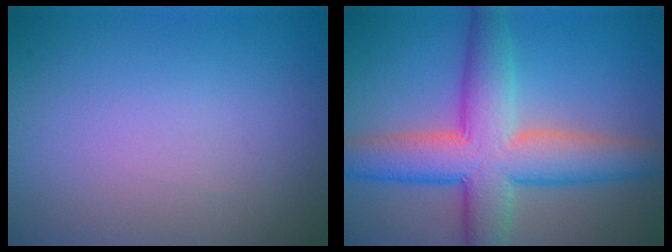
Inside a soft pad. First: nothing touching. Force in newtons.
{"total": 8.6, "press": 8.6, "slide": 0.2}